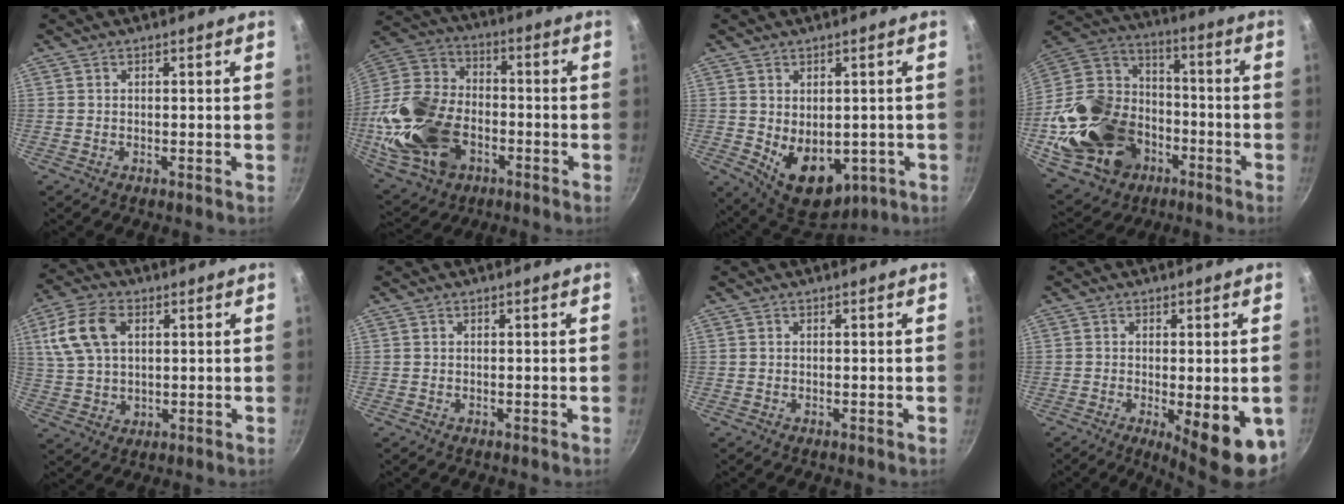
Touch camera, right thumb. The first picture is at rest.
{"total": 22.8, "force": [-6.0, 15.8, 15.3], "torque": [-0.301, 0.038, -0.104]}
{"total": 12.4, "force": [-2.3, 8.4, 8.8], "torque": [-0.096, -0.016, -0.006]}
{"total": 27.0, "force": [-8.5, 20.4, 15.6], "torque": [-0.262, 0.063, -0.131]}
{"total": 11.8, "force": [3.6, 7.7, 8.2], "torque": [-0.151, 0.005, 0.068]}
{"total": 0.0}
{"total": 0.0}
{"total": 13.1, "force": [-4.1, 3.7, 11.9], "torque": [-0.137, -0.009, -0.046]}